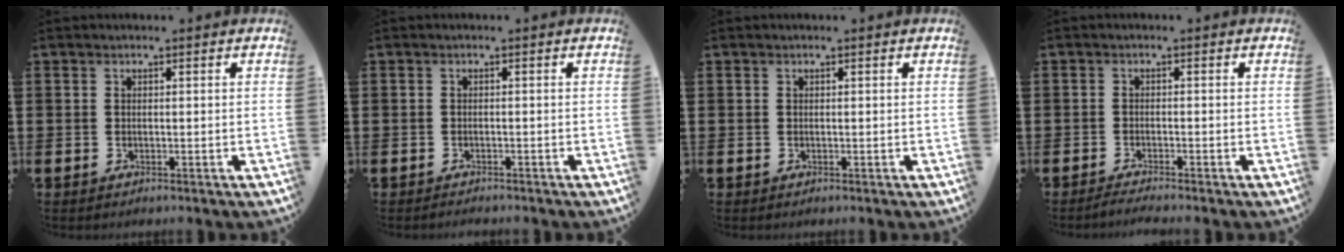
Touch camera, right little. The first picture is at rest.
{"total": 0.5, "force": [-0.5, 0.0, -0.1], "torque": [-0.001, -0.001, -0.011]}
{"total": 0.0}
{"total": 1.1, "force": [-1.0, -0.1, 0.5], "torque": [-0.008, -0.002, -0.019]}